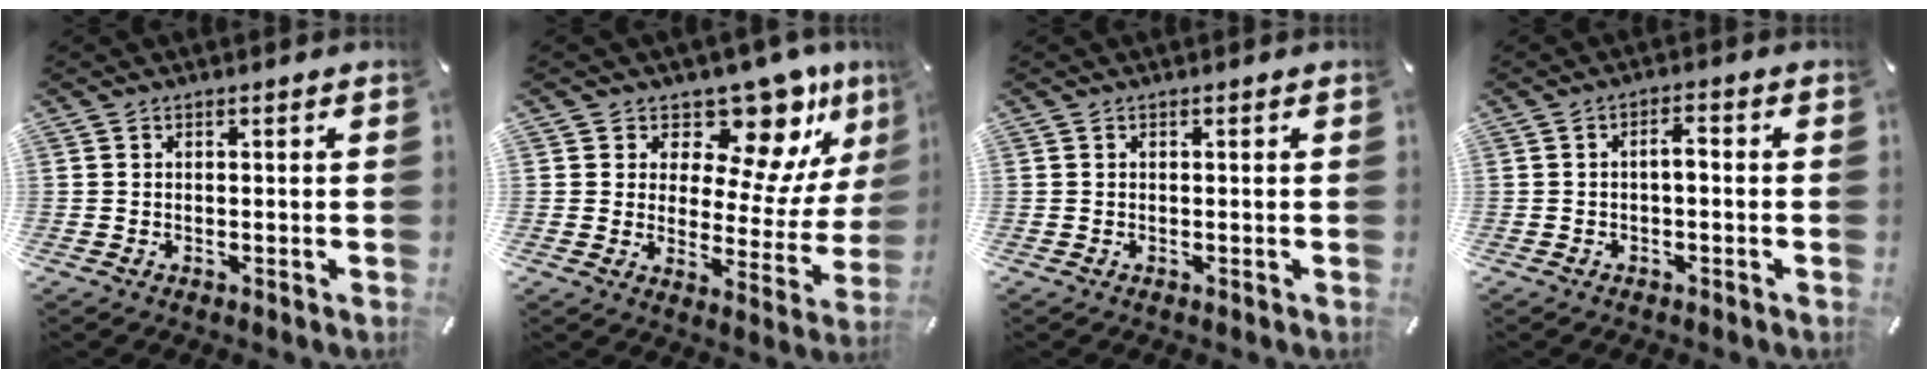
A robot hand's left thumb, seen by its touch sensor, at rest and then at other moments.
{"total": 14.1, "force": [11.1, 6.3, 6.0], "torque": [-0.081, -0.114, 0.187]}
{"total": 0.0}
{"total": 2.7, "force": [-0.8, 1.1, 2.4], "torque": [-0.044, 0.011, -0.017]}